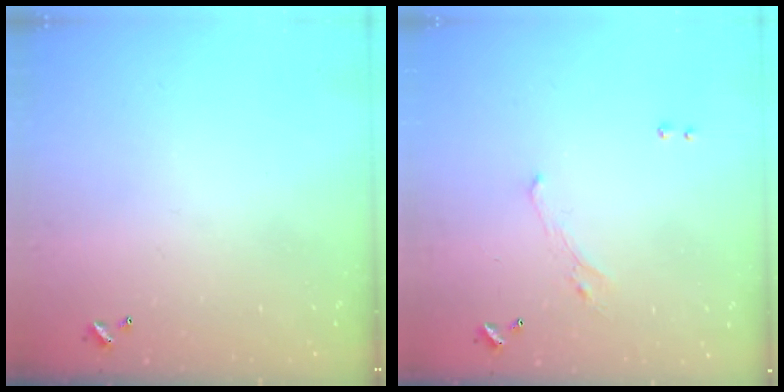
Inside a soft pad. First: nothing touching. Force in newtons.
{"total": 0.8, "press": 0.3, "slide": 0.7}